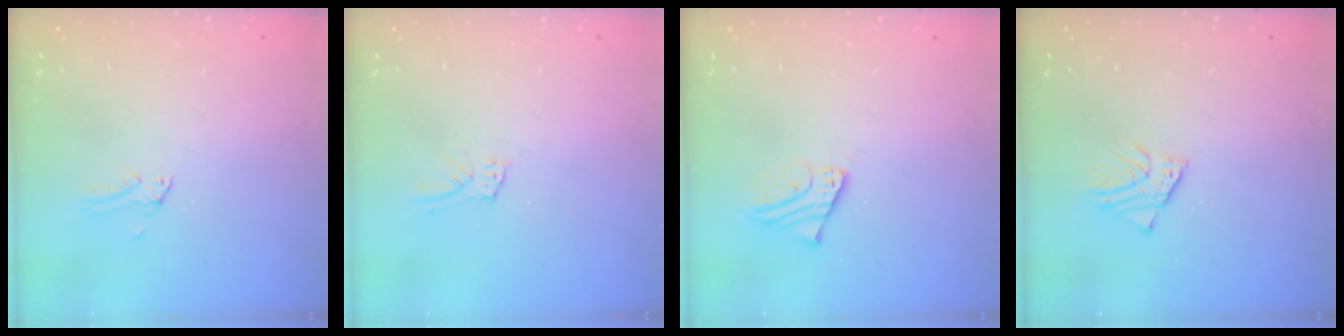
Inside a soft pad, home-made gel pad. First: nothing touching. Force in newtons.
{"total": 5.5, "press": 5.5, "slide": 0.4}
{"total": 2.6, "press": 2.6, "slide": 0.2}
{"total": 1.4, "press": 1.4, "slide": 0.1}